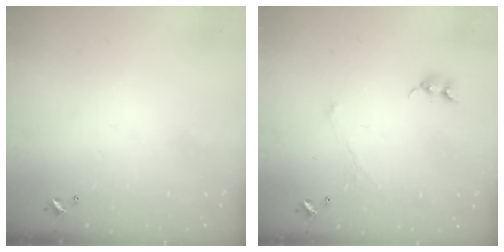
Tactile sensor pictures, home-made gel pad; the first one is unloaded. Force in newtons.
{"total": 0.8, "press": 0.7, "slide": 0.5}